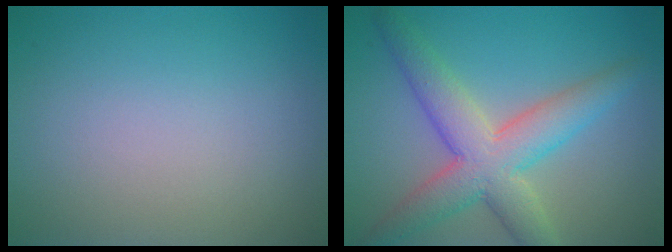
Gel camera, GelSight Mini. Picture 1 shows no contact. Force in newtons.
{"total": 6.7, "press": 6.7, "slide": 0.2}